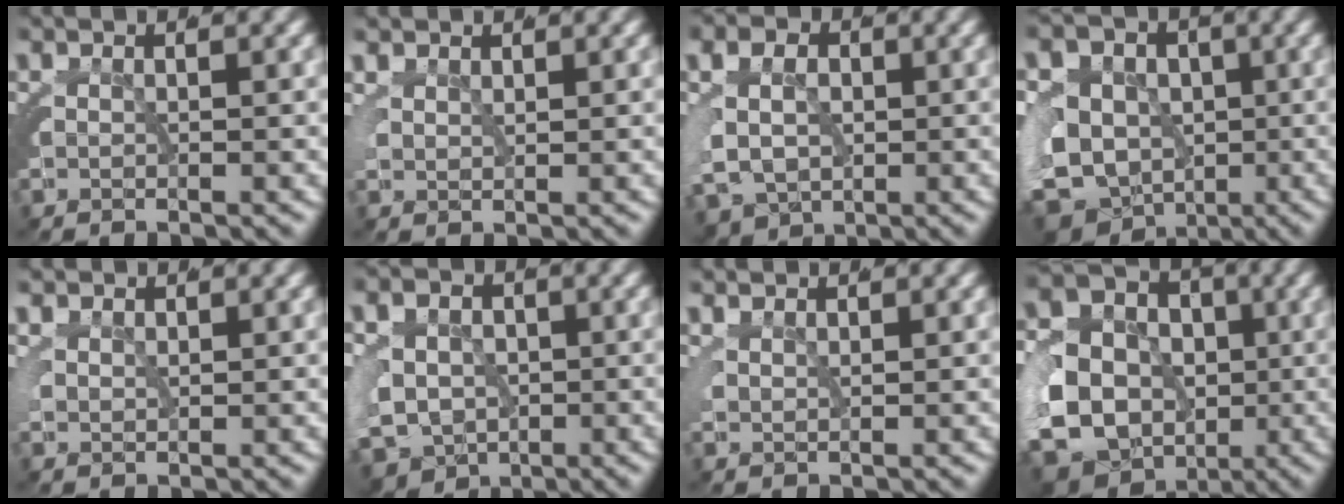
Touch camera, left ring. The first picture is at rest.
{"total": 1.8, "force": [1.5, 0.6, 0.7], "torque": [-0.016, 0.002, 0.031]}
{"total": 7.8, "force": [-1.8, 6.4, 4.1], "torque": [-0.083, -0.040, -0.016]}
{"total": 16.1, "force": [-4.1, 14.4, 6.0], "torque": [-0.158, -0.067, -0.070]}
{"total": 1.7, "force": [1.3, 0.8, 0.8], "torque": [-0.018, 0.001, 0.028]}
{"total": 10.5, "force": [-3.2, 9.1, 4.1], "torque": [-0.094, -0.049, -0.046]}
{"total": 1.9, "force": [1.7, 0.3, 0.6], "torque": [-0.008, 0.007, 0.031]}
{"total": 19.3, "force": [-4.2, 17.1, 7.8], "torque": [-0.201, -0.077, -0.071]}